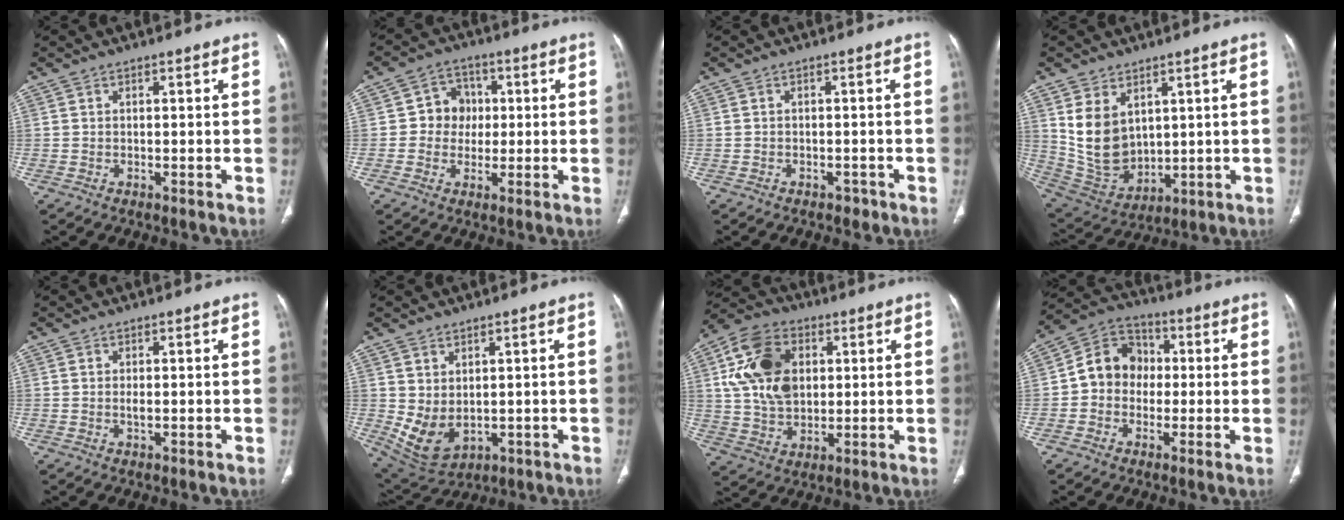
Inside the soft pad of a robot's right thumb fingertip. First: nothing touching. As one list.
[{"total": 6.6, "force": [0.3, 6.0, 2.7], "torque": [0.001, 0.012, -0.003]}, {"total": 1.3, "force": [-1.0, 0.9, 0.2], "torque": [-0.001, 0.006, -0.013]}, {"total": 11.8, "force": [3.8, 8.0, 7.8], "torque": [-0.126, -0.021, 0.104]}, {"total": 1.0, "force": [0.0, 0.4, 1.0], "torque": [-0.022, -0.002, 0.001]}, {"total": 7.7, "force": [0.3, 5.0, 5.8], "torque": [-0.101, -0.009, 0.035]}, {"total": 15.2, "force": [3.5, 10.5, 10.4], "torque": [-0.173, 0.003, 0.065]}, {"total": 10.0, "force": [-0.2, 8.6, 5.0], "torque": [-0.057, 0.031, -0.019]}]